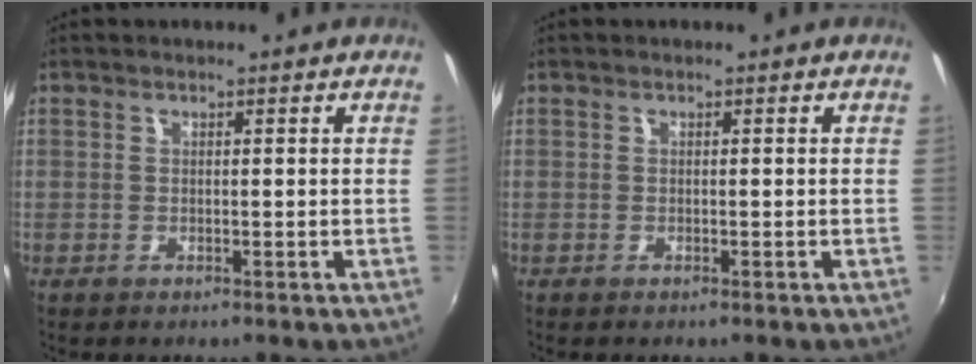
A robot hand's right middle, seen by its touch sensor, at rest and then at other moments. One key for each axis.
{"total": 0.0}